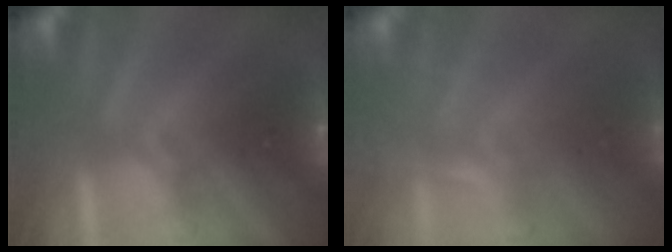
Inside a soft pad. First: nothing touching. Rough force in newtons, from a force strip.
{"total": 2.3}